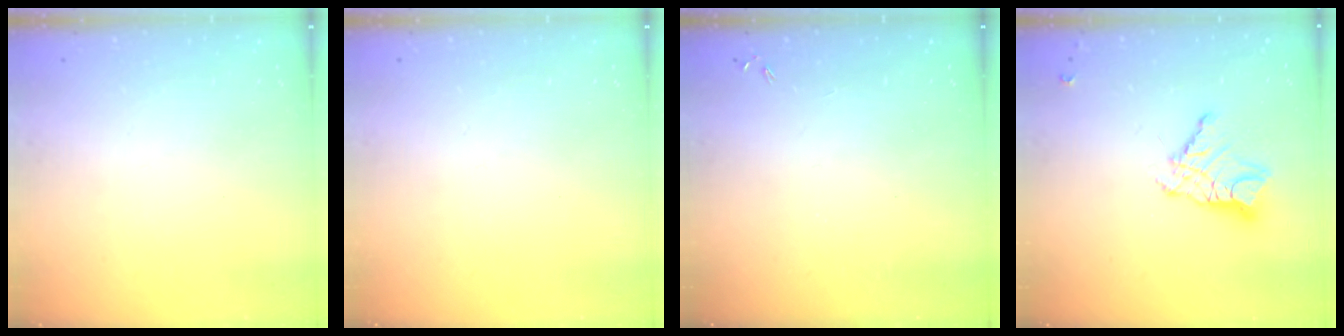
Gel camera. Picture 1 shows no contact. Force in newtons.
{"total": 0.0}
{"total": 0.0}
{"total": 11.1, "press": 11.1, "slide": 1.0}